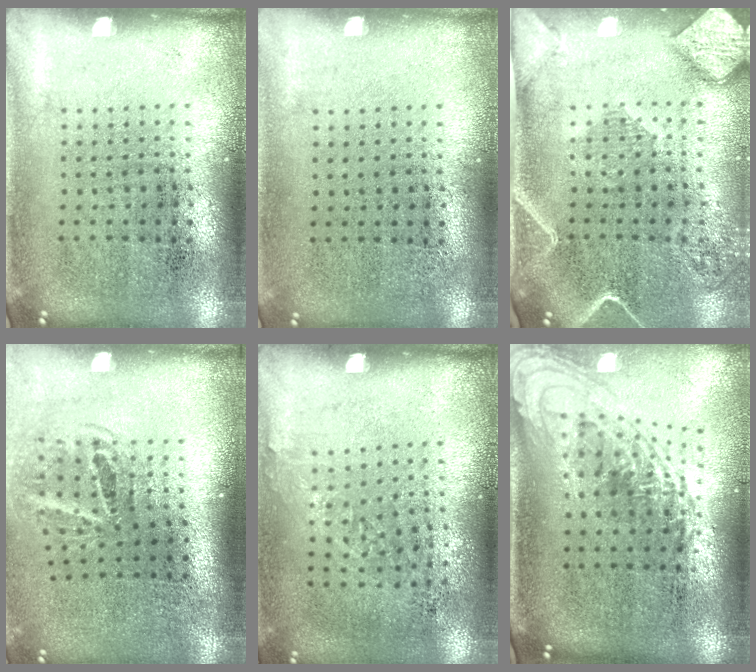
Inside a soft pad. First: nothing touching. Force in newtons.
{"total": 0.0}
{"total": 2.6, "press": 2.1, "slide": 1.5}
{"total": 1.9, "press": 1.2, "slide": 1.5}
{"total": 1.0, "press": 0.7, "slide": 0.6}
{"total": 2.2, "press": 1.6, "slide": 1.5}